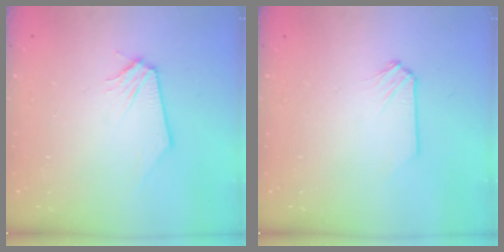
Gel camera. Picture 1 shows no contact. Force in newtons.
{"total": 0.0}